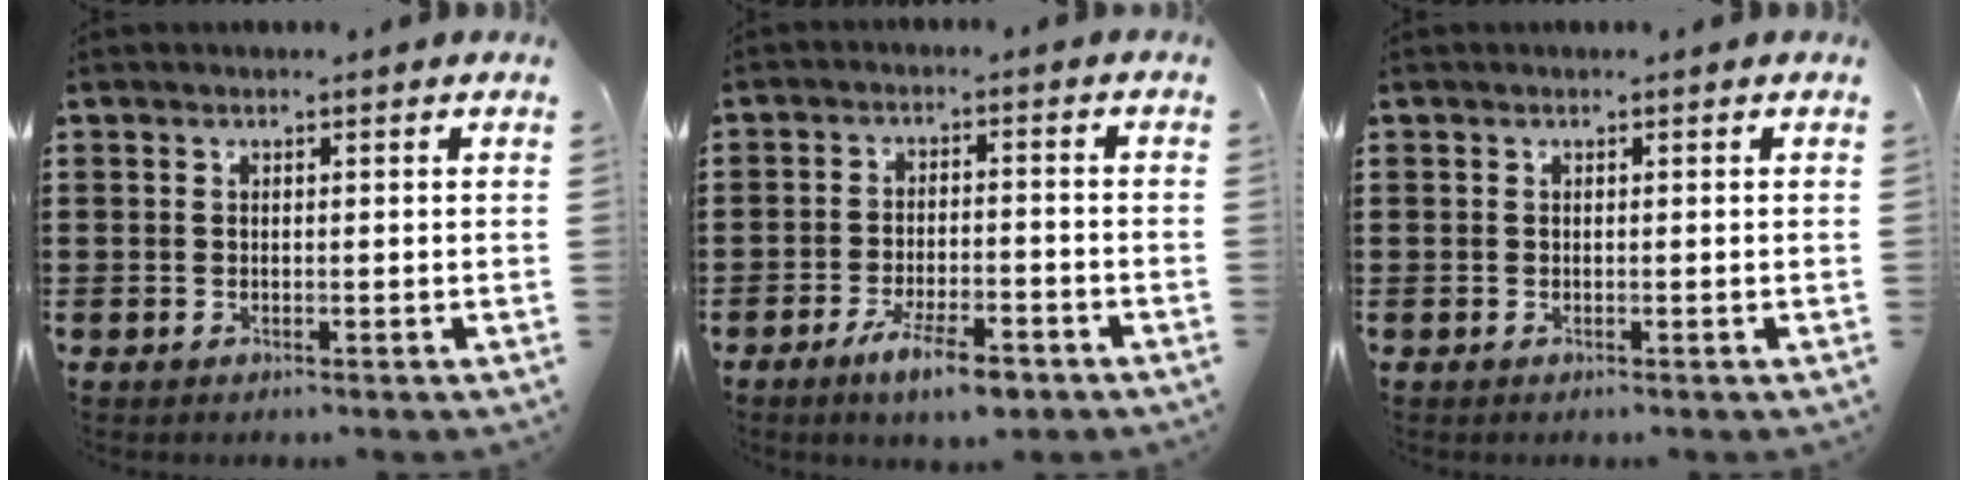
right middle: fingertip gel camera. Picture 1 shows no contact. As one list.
[{"total": 6.4, "force": [-4.5, 1.3, 4.3], "torque": [-0.078, 0.001, -0.081]}, {"total": 0.0}]